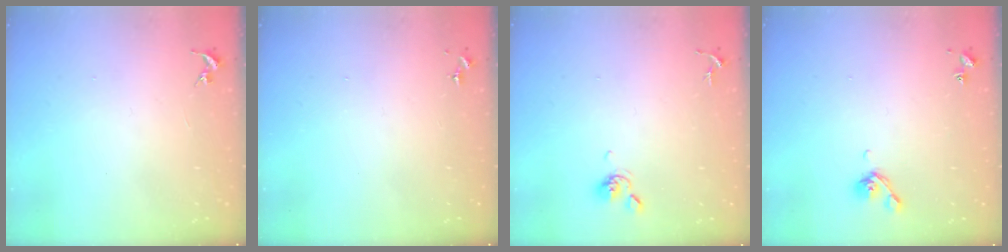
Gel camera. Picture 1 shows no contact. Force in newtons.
{"total": 0.0}
{"total": 5.5, "press": 5.4, "slide": 1.0}
{"total": 6.1, "press": 6.0, "slide": 1.4}